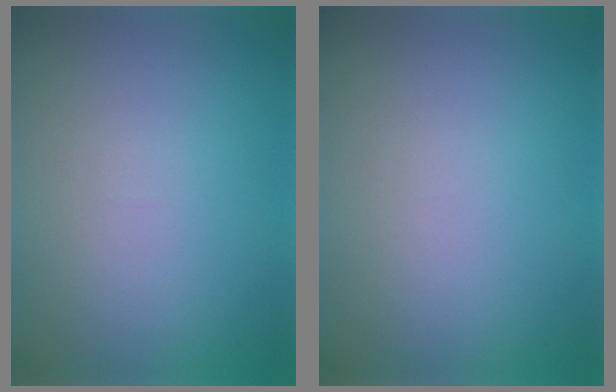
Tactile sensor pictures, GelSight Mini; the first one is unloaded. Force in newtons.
{"total": 0.0}